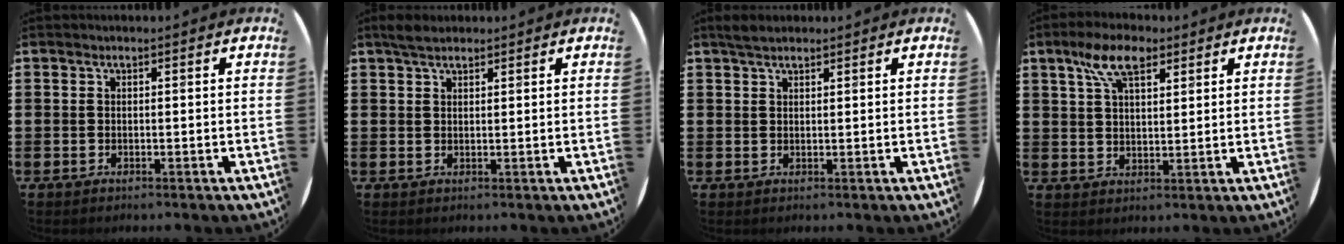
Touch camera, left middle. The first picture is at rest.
{"total": 2.3, "force": [1.9, 0.8, 1.0], "torque": [-0.015, 0.003, 0.033]}
{"total": 2.1, "force": [1.8, 0.6, 0.9], "torque": [-0.014, 0.003, 0.031]}
{"total": 7.2, "force": [4.4, 3.3, 4.7], "torque": [-0.097, 0.006, 0.078]}